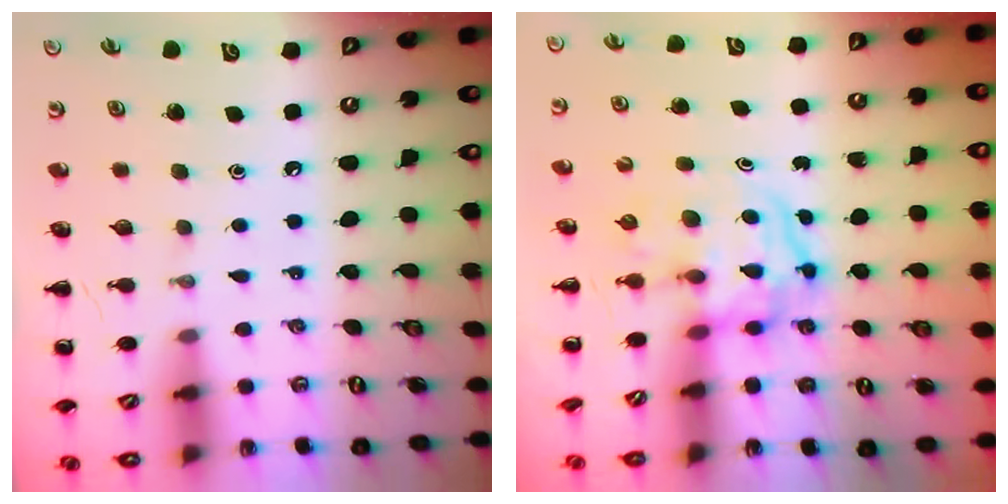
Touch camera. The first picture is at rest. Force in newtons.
{"total": 3.6, "press": 3.5, "slide": 0.5}